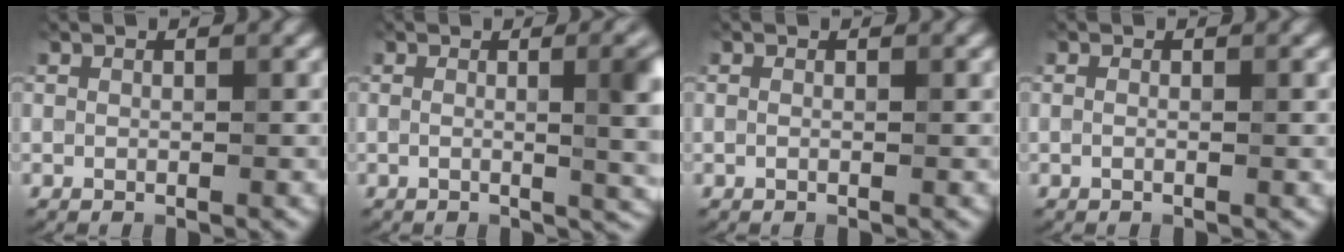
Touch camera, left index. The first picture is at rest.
{"total": 7.4, "force": [0.1, 2.9, 6.9], "torque": [-0.053, 0.005, 0.000]}
{"total": 0.0}
{"total": 1.0, "force": [-0.1, 0.3, 0.9], "torque": [-0.014, -0.009, -0.007]}